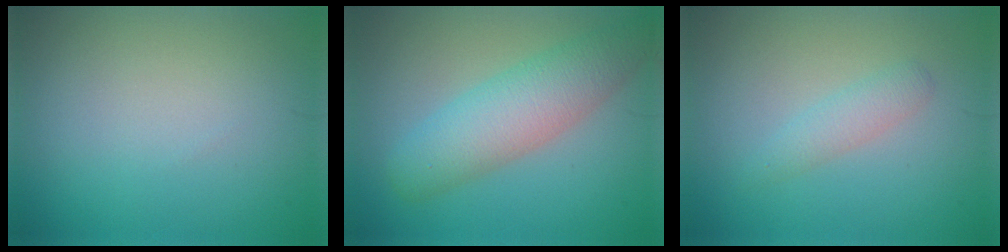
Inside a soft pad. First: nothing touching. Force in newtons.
{"total": 5.6, "press": 5.6, "slide": 0.3}
{"total": 1.7, "press": 1.7, "slide": 0.0}